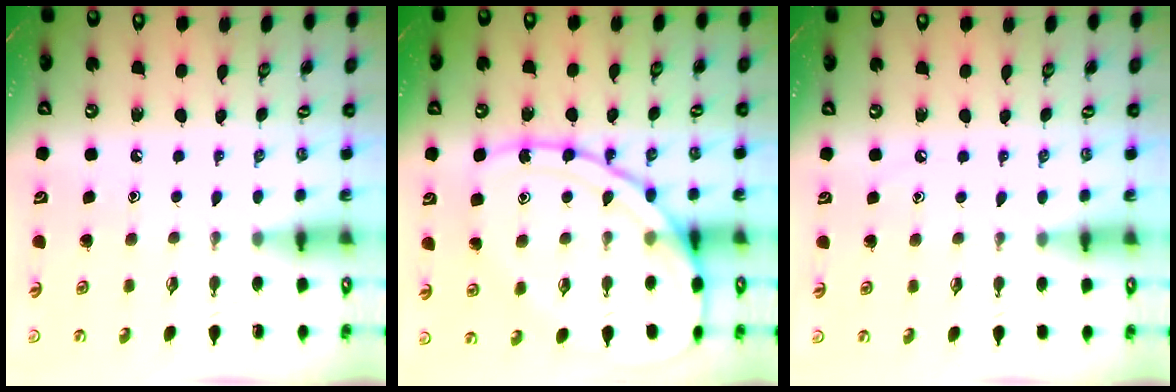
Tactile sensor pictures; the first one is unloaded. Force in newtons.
{"total": 14.9, "press": 14.8, "slide": 1.2}
{"total": 1.5, "press": 1.5, "slide": 0.2}